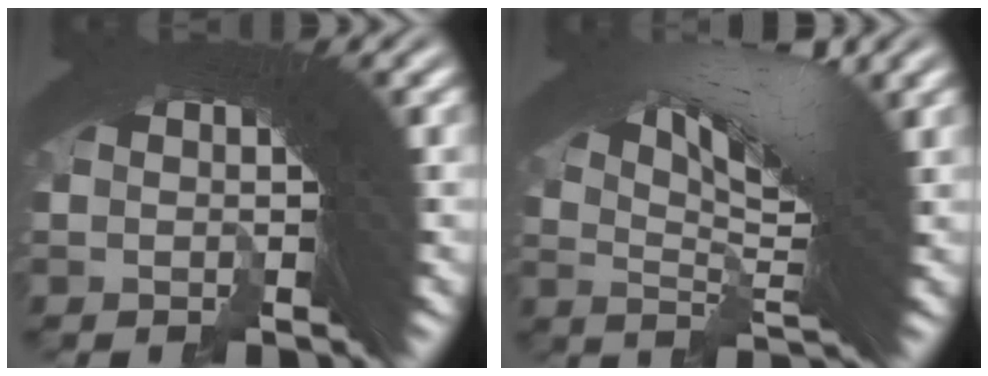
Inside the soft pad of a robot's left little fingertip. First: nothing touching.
{"total": 6.5, "force": [3.0, 0.8, 5.8], "torque": [-0.072, 0.009, 0.049]}